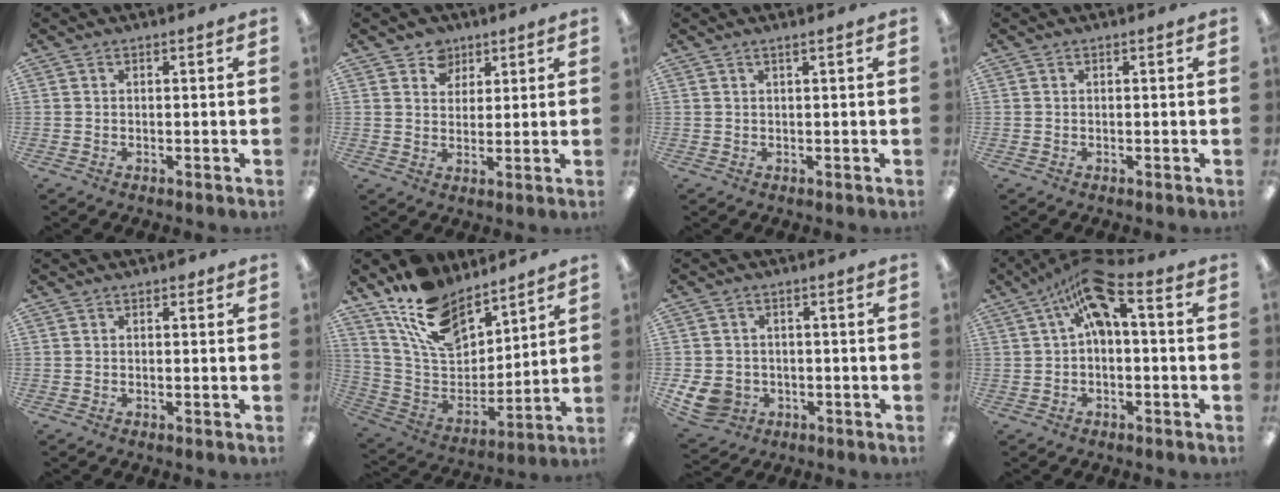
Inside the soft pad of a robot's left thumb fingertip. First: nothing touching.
{"total": 5.6, "force": [3.9, 4.1, 0.1], "torque": [-0.001, -0.013, 0.069]}
{"total": 1.1, "force": [0.6, 0.0, 0.9], "torque": [-0.017, -0.001, 0.011]}
{"total": 0.0}
{"total": 0.5, "force": [0.3, 0.4, 0.2], "torque": [-0.005, 0.004, 0.004]}
{"total": 16.6, "force": [12.1, 8.8, 7.1], "torque": [-0.152, -0.062, 0.230]}
{"total": 6.4, "force": [-2.0, 5.6, 2.6], "torque": [-0.069, 0.012, -0.038]}
{"total": 10.8, "force": [3.9, 4.2, 9.2], "torque": [-0.171, -0.012, 0.071]}